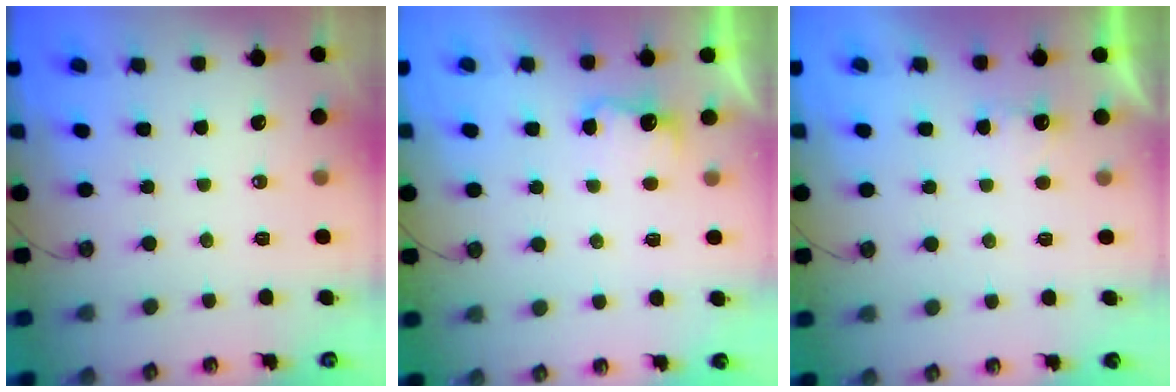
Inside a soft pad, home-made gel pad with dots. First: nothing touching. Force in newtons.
{"total": 3.6, "press": 3.5, "slide": 0.9}
{"total": 2.1, "press": 1.9, "slide": 0.9}